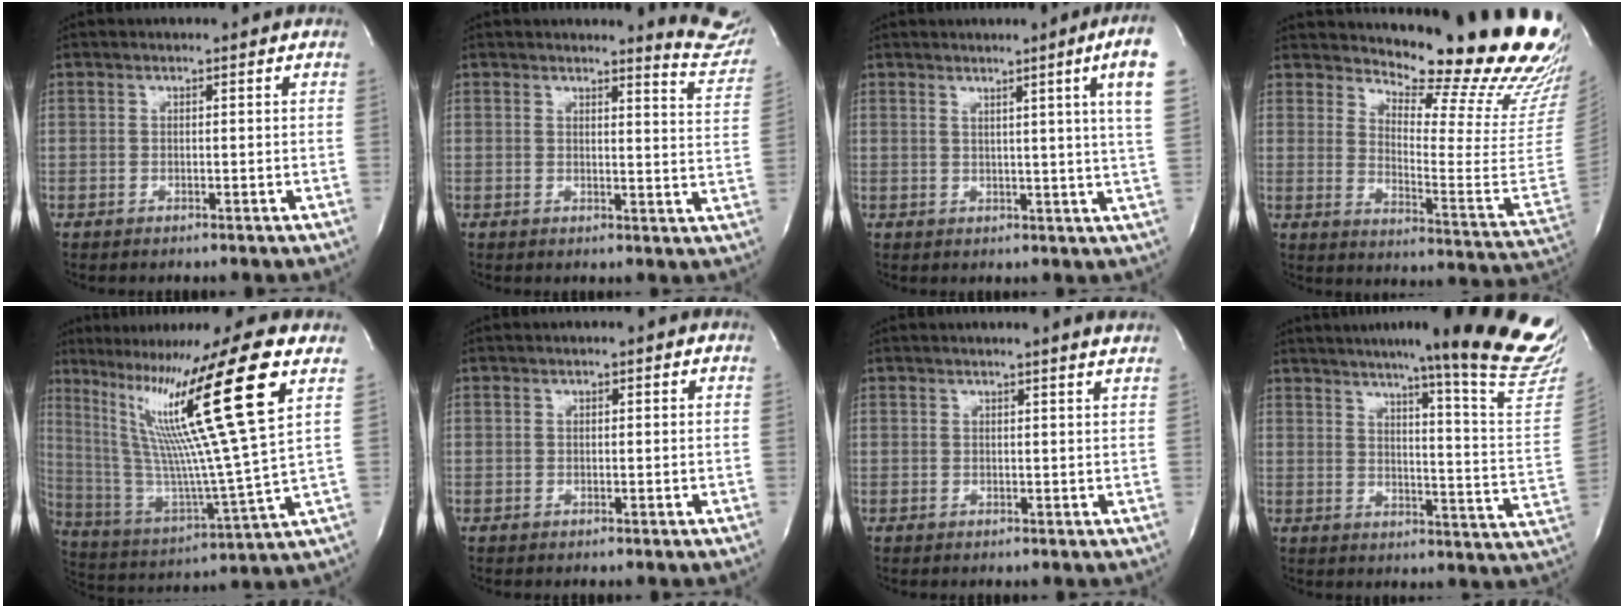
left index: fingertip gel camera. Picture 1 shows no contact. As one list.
[{"total": 7.4, "force": [7.4, 0.2, 0.9], "torque": [0.001, -0.074, 0.056]}, {"total": 8.0, "force": [3.8, -2.0, 6.7], "torque": [-0.086, -0.022, 0.033]}, {"total": 22.8, "force": [20.9, 2.1, 8.9], "torque": [-0.127, -0.139, 0.248]}, {"total": 22.5, "force": [10.7, -2.2, 19.6], "torque": [-0.348, -0.006, 0.170]}, {"total": 0.9, "force": [0.3, 0.4, 0.7], "torque": [-0.015, 0.006, 0.006]}, {"total": 2.8, "force": [2.5, -0.6, 1.2], "torque": [-0.022, -0.004, 0.023]}, {"total": 24.5, "force": [20.4, -1.5, 13.5], "torque": [-0.182, -0.097, 0.246]}]